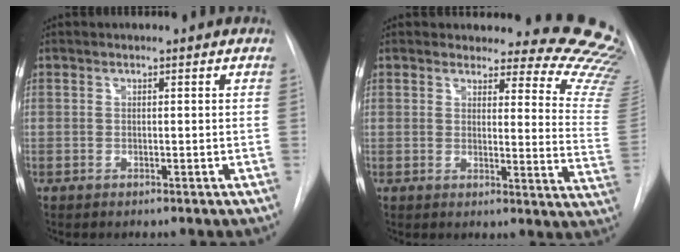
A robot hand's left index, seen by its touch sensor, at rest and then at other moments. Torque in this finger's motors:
{"motor_torque": [0.73, -1.41, -0.15, -0.02]}